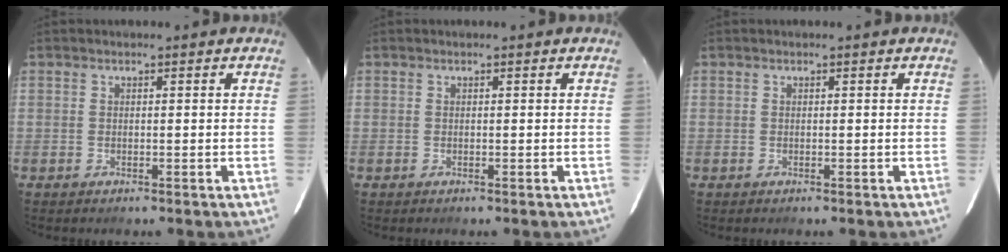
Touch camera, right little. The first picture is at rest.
{"total": 0.0}
{"total": 0.0}